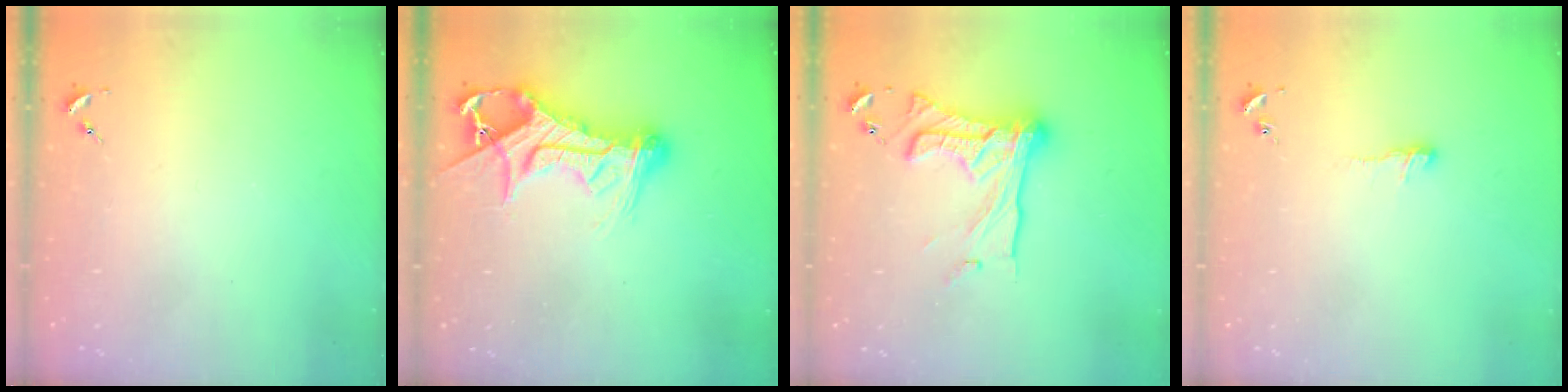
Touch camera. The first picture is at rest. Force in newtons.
{"total": 17.1, "press": 17.0, "slide": 1.6}
{"total": 19.3, "press": 19.2, "slide": 0.9}
{"total": 5.7, "press": 5.6, "slide": 0.6}